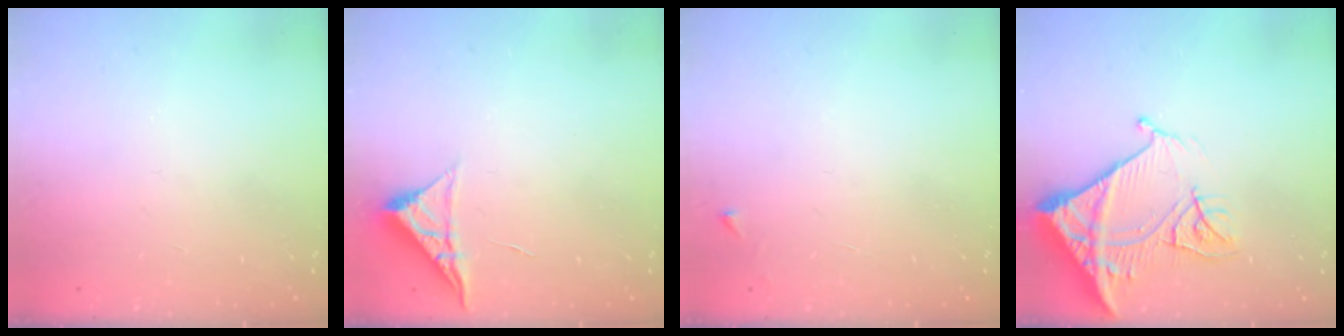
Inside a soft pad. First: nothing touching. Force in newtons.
{"total": 4.7, "press": 4.7, "slide": 0.7}
{"total": 2.6, "press": 2.6, "slide": 0.3}
{"total": 15.3, "press": 15.2, "slide": 1.7}